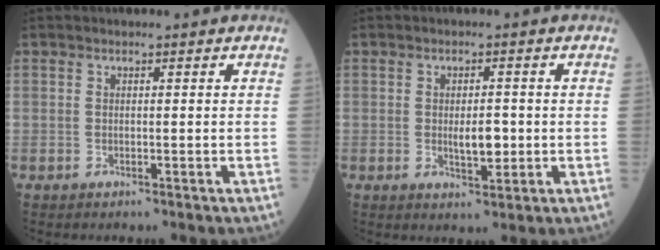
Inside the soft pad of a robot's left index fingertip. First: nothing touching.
{"total": 3.7, "force": [-0.2, 1.5, 3.4], "torque": [-0.057, -0.003, 0.000]}